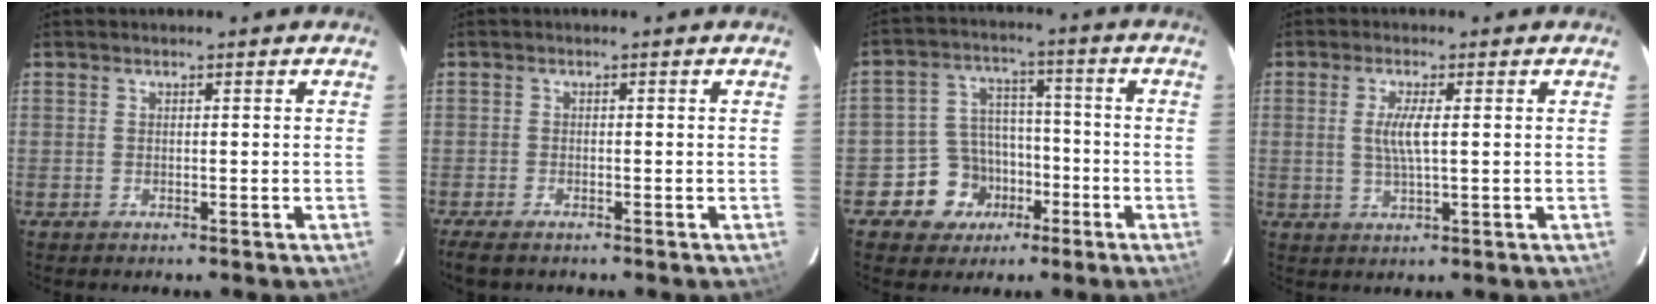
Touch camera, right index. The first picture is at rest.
{"total": 4.2, "force": [-3.3, 1.3, 2.2], "torque": [-0.055, -0.017, -0.064]}
{"total": 9.1, "force": [-4.8, 7.6, 1.8], "torque": [-0.057, 0.032, -0.071]}
{"total": 4.3, "force": [0.5, 0.6, 4.2], "torque": [-0.082, -0.004, 0.011]}